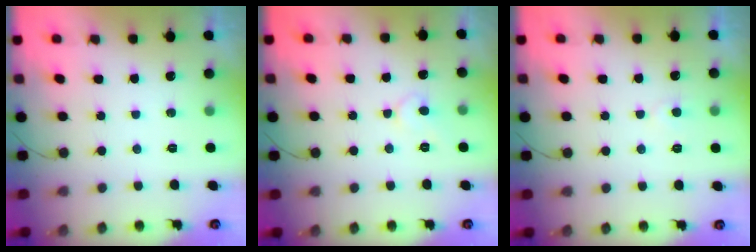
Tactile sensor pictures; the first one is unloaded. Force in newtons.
{"total": 5.9, "press": 5.9, "slide": 0.4}
{"total": 3.2, "press": 3.2, "slide": 0.3}